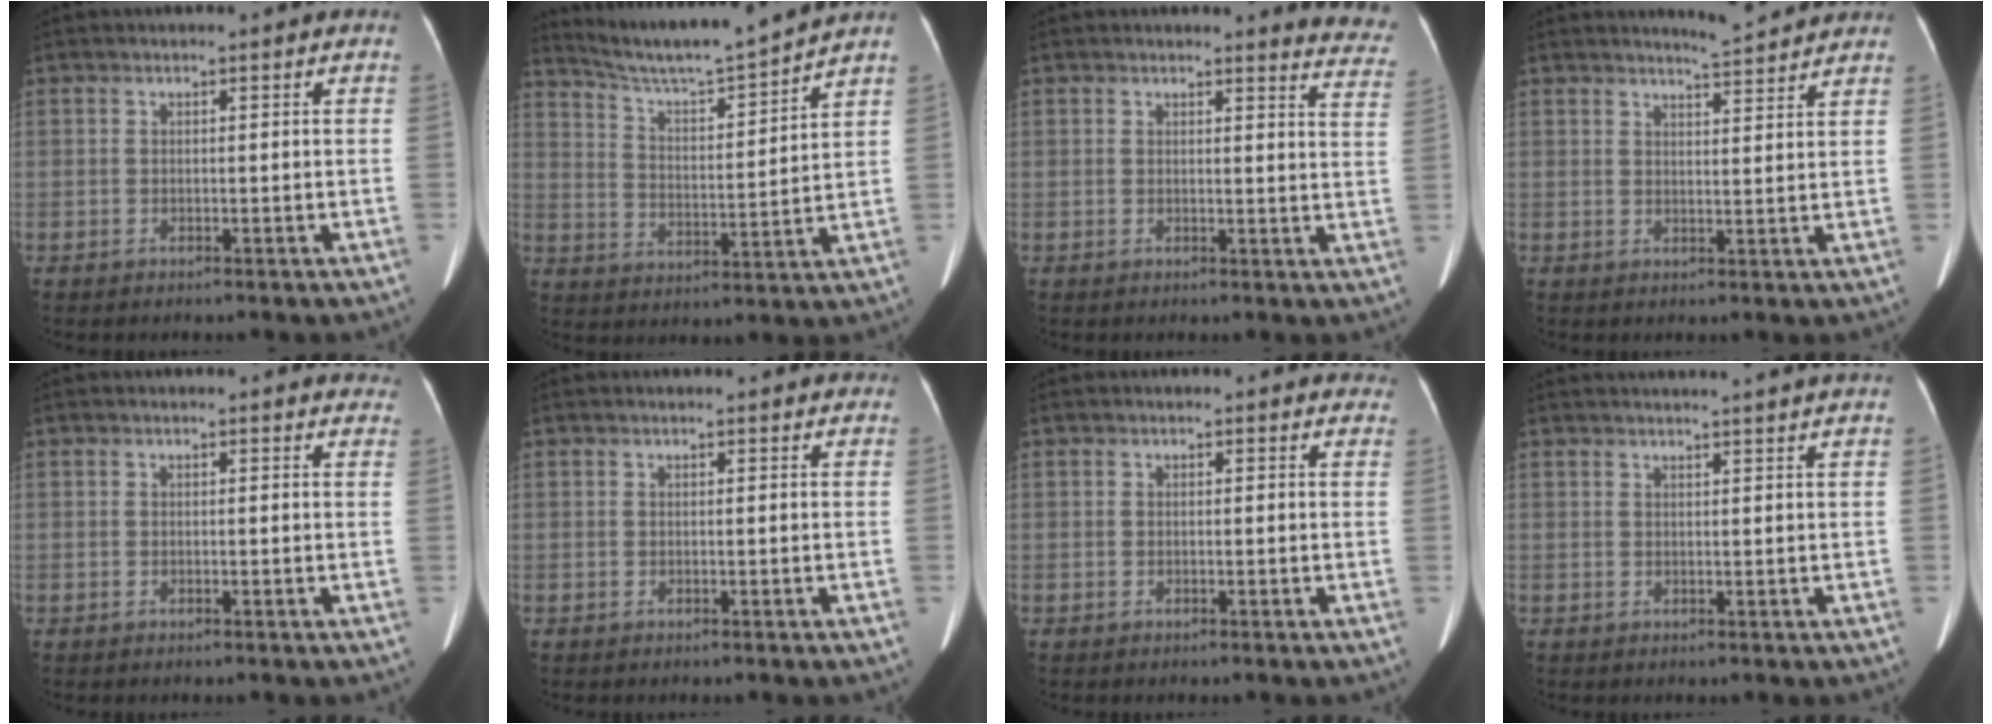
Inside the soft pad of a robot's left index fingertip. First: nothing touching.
{"total": 12.0, "force": [11.4, -1.7, 3.4], "torque": [-0.070, -0.010, 0.194]}
{"total": 7.7, "force": [7.6, 0.7, 0.7], "torque": [0.020, -0.068, 0.045]}
{"total": 4.8, "force": [4.7, -0.2, 0.9], "torque": [-0.026, -0.001, 0.063]}
{"total": 6.3, "force": [6.0, 1.8, 0.8], "torque": [0.018, -0.006, 0.035]}
{"total": 5.3, "force": [5.0, 1.2, 1.3], "torque": [-0.011, 0.014, 0.046]}
{"total": 4.7, "force": [4.3, 1.6, 0.5], "torque": [0.012, -0.003, 0.024]}
{"total": 8.9, "force": [8.3, -1.1, 3.2], "torque": [-0.036, 0.009, 0.084]}